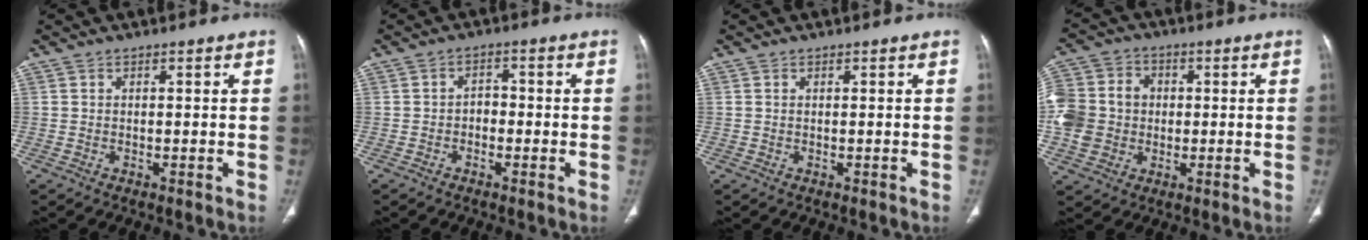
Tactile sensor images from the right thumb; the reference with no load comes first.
{"total": 2.4, "force": [-0.9, 1.8, 1.4], "torque": [-0.009, 0.012, -0.021]}
{"total": 0.0}
{"total": 14.3, "force": [-0.6, 12.3, 7.2], "torque": [-0.152, 0.024, -0.009]}